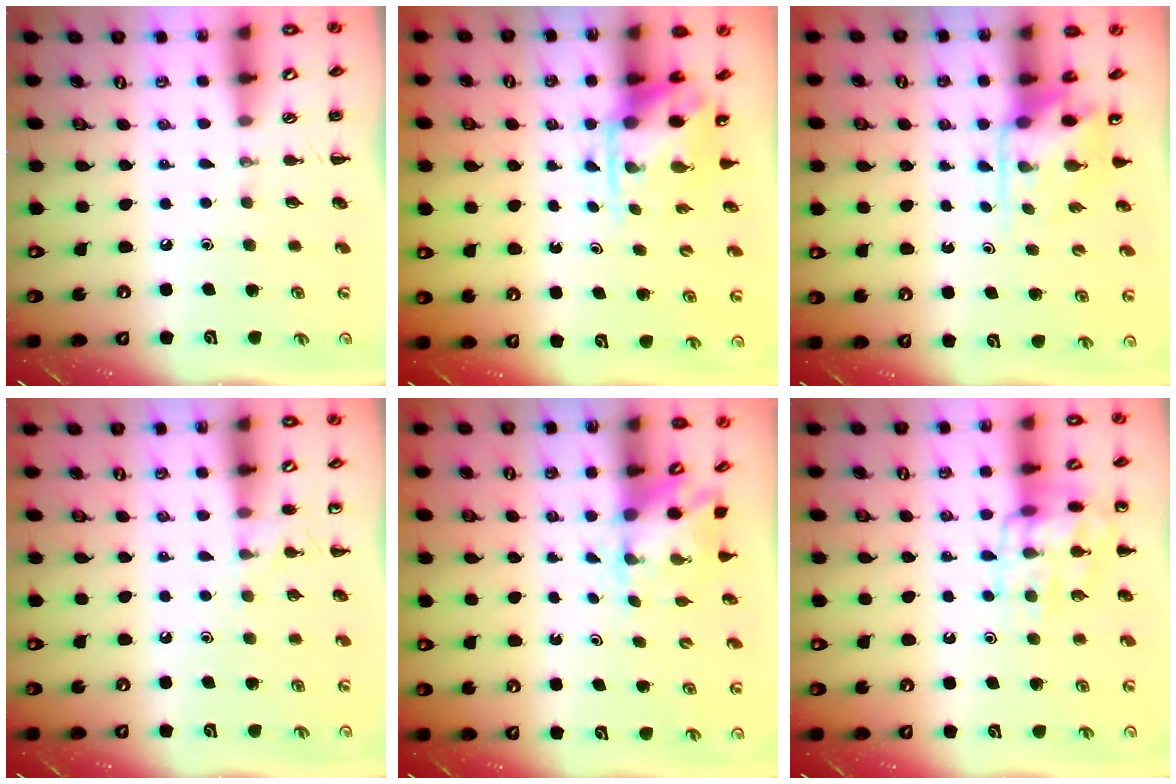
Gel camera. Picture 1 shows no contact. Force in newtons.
{"total": 4.0, "press": 3.9, "slide": 0.8}
{"total": 4.3, "press": 4.2, "slide": 0.7}
{"total": 5.7, "press": 5.5, "slide": 1.6}
{"total": 3.2, "press": 3.1, "slide": 0.3}
{"total": 13.3, "press": 13.3, "slide": 1.3}